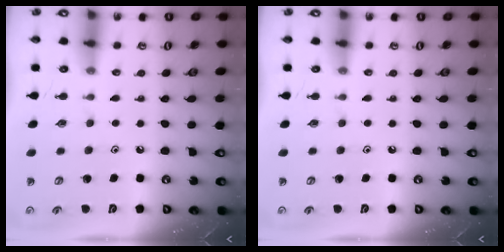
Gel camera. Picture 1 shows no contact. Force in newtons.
{"total": 0.0}